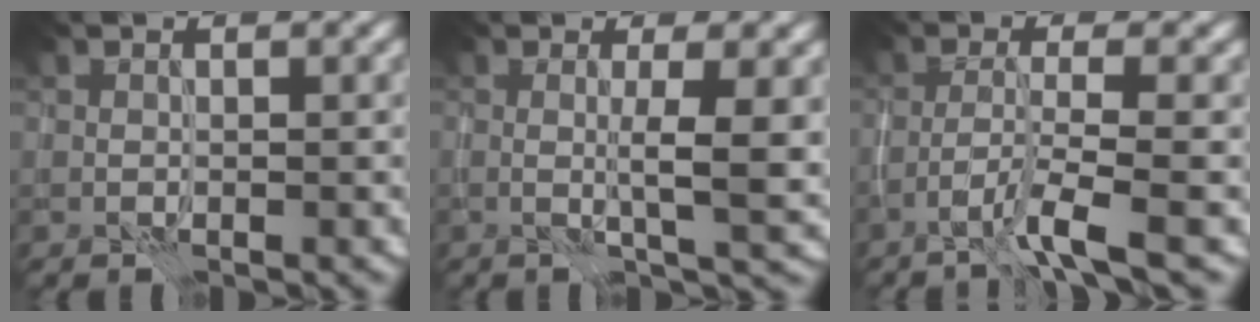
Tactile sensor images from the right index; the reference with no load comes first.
{"total": 3.5, "force": [0.3, 0.5, 3.5], "torque": [-0.057, -0.002, 0.007]}
{"total": 3.4, "force": [-2.1, 0.1, 2.7], "torque": [-0.049, 0.006, -0.049]}